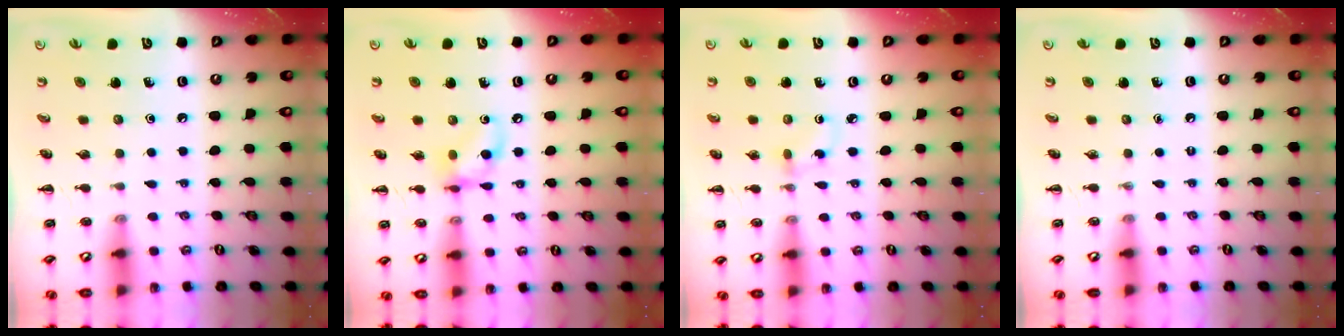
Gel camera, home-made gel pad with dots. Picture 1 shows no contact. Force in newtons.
{"total": 8.6, "press": 8.6, "slide": 0.8}
{"total": 2.4, "press": 2.1, "slide": 1.1}
{"total": 0.0}